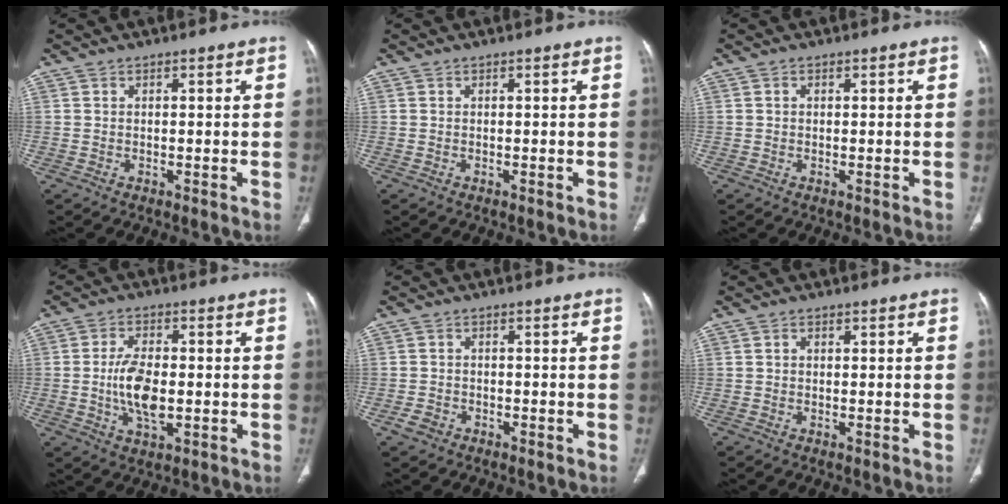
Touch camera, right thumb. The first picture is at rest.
{"total": 0.0}
{"total": 0.6, "force": [0.2, 0.5, 0.4], "torque": [-0.006, 0.002, 0.003]}
{"total": 8.7, "force": [-0.9, 4.3, 7.5], "torque": [-0.144, -0.001, -0.015]}
{"total": 2.3, "force": [-1.2, 1.7, 0.8], "torque": [-0.012, 0.009, -0.020]}
{"total": 0.9, "force": [0.2, 0.7, 0.5], "torque": [-0.006, 0.002, 0.002]}